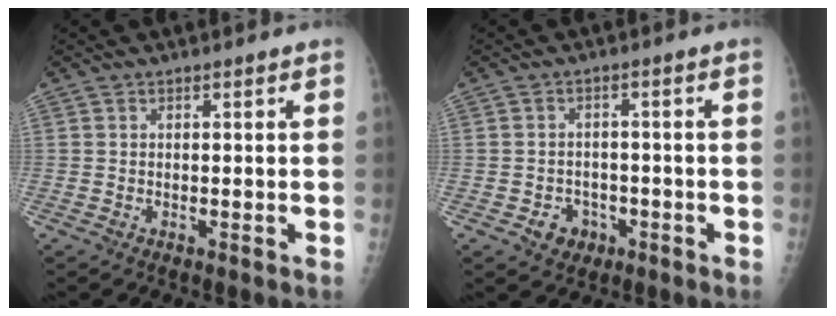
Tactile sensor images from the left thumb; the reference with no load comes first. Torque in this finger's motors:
{"motor_torque": [0.01, 0.01, 0.12, 0.07, 0.00]}